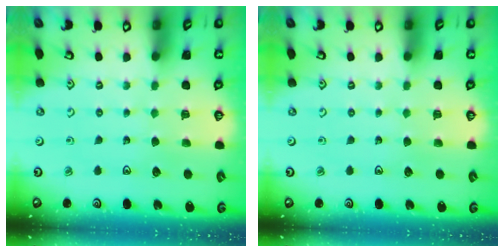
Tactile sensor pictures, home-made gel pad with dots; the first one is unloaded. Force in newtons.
{"total": 0.0}